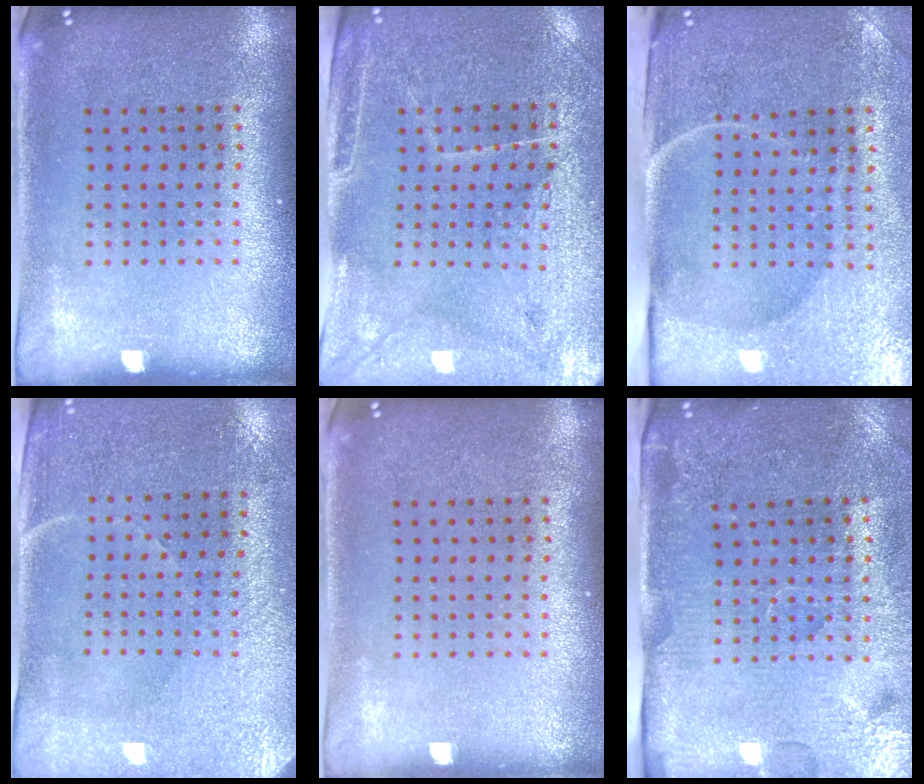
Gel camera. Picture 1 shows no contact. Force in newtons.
{"total": 3.3, "press": 3.1, "slide": 1.1}
{"total": 4.9, "press": 4.0, "slide": 2.8}
{"total": 3.0, "press": 2.7, "slide": 1.3}
{"total": 0.0}
{"total": 4.4, "press": 3.9, "slide": 2.2}